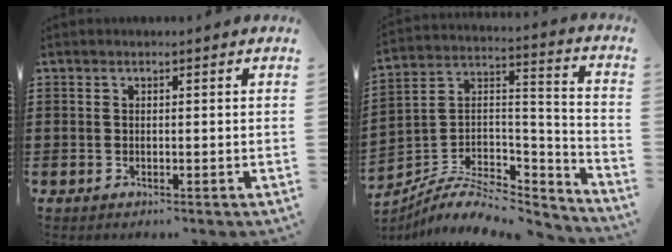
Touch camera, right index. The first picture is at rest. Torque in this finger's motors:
{"motor_torque": [0.06, -0.57, 0.16, 0.01]}